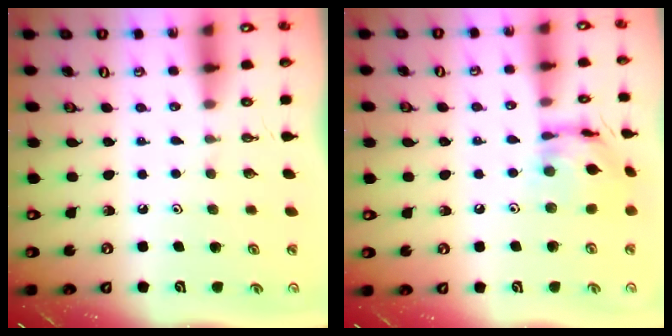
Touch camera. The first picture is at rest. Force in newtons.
{"total": 12.8, "press": 12.7, "slide": 1.0}